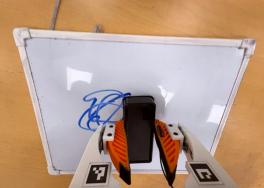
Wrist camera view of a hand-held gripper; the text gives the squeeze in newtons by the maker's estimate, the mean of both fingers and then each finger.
{"total": 9.6, "left": 8.9, "right": 10.3}